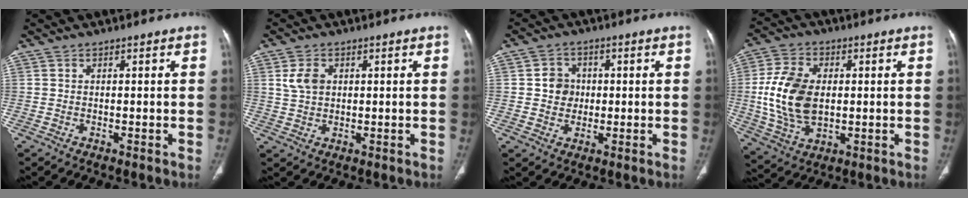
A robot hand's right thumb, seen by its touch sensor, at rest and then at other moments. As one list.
[{"total": 4.0, "force": [1.1, 2.9, 2.6], "torque": [-0.045, -0.002, 0.023]}, {"total": 5.0, "force": [0.3, 4.5, 2.0], "torque": [-0.008, 0.005, 0.004]}, {"total": 14.3, "force": [0.4, 9.1, 11.0], "torque": [-0.214, -0.002, 0.015]}]